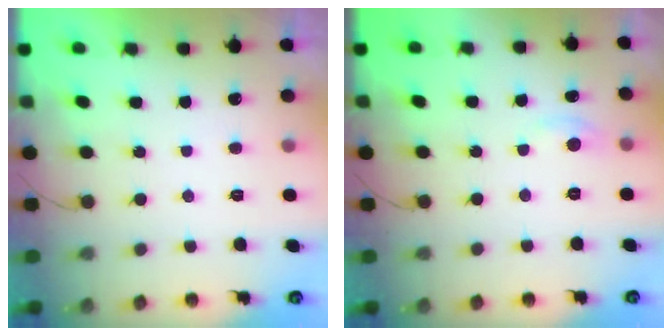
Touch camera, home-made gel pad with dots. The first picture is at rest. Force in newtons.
{"total": 2.8, "press": 2.8, "slide": 0.4}